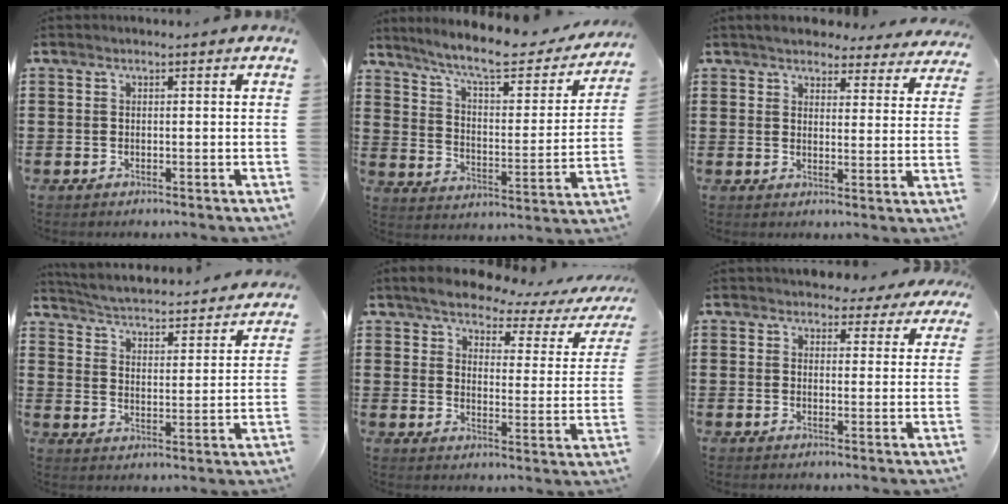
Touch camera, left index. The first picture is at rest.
{"total": 9.4, "force": [7.7, 1.1, 5.3], "torque": [-0.124, -0.046, 0.127]}
{"total": 3.8, "force": [3.7, 0.6, 0.5], "torque": [-0.028, -0.016, 0.065]}
{"total": 3.2, "force": [3.2, -0.4, 0.3], "torque": [-0.029, -0.035, 0.045]}
{"total": 4.4, "force": [4.0, 0.9, 1.7], "torque": [-0.050, -0.023, 0.062]}
{"total": 3.4, "force": [3.1, 1.4, 0.5], "torque": [-0.015, -0.004, 0.056]}